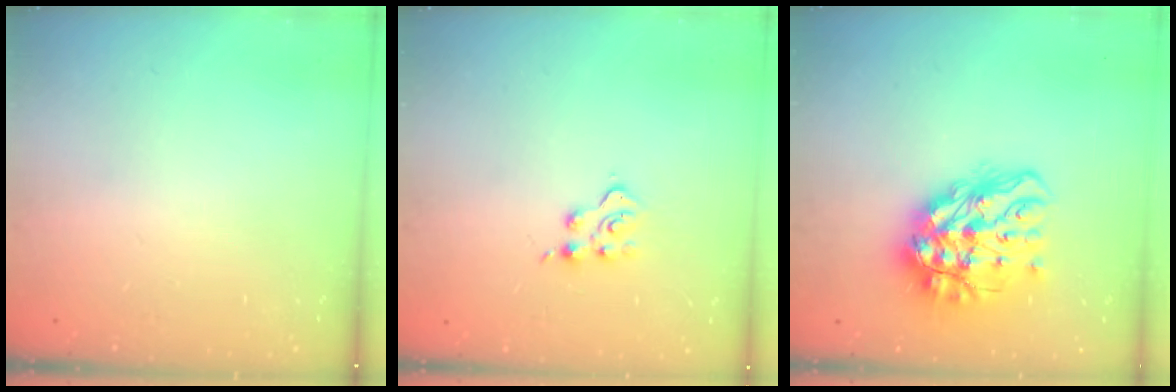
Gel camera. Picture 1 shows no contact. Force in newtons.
{"total": 4.6, "press": 4.6, "slide": 0.6}
{"total": 16.6, "press": 16.6, "slide": 1.3}